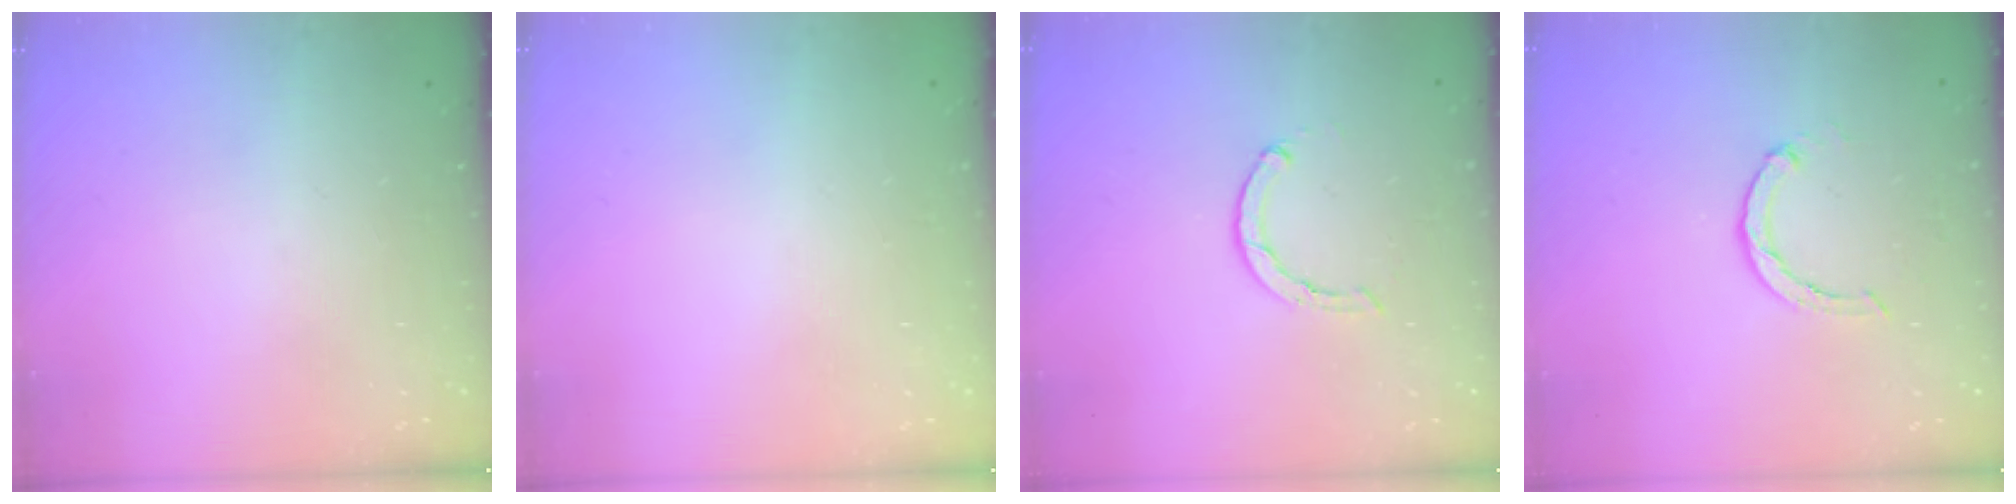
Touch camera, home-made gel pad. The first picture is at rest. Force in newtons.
{"total": 2.7, "press": 2.7, "slide": 0.2}
{"total": 1.5, "press": 1.5, "slide": 0.2}
{"total": 3.0, "press": 3.0, "slide": 0.4}